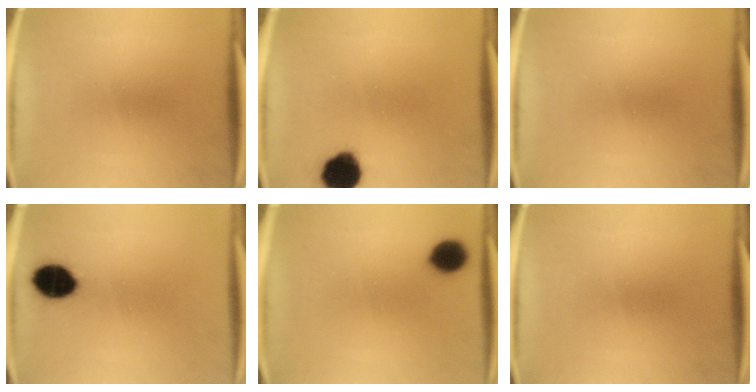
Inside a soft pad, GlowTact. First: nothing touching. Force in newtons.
{"total": 10.2}
{"total": 0.0}
{"total": 9.8}
{"total": 6.7}
{"total": 0.0}